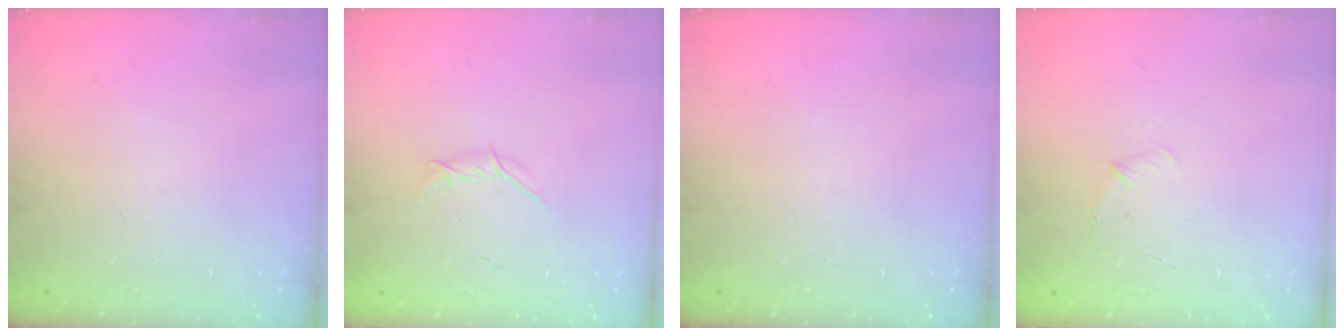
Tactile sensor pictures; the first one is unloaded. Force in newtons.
{"total": 3.8, "press": 3.7, "slide": 0.8}
{"total": 0.0}
{"total": 3.3, "press": 3.2, "slide": 0.9}